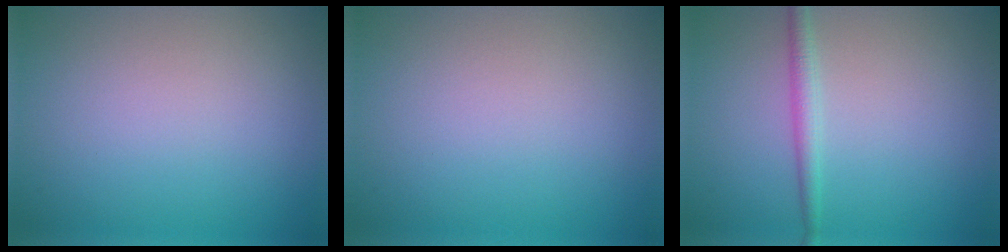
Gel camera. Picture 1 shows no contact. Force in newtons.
{"total": 0.0}
{"total": 1.7, "press": 1.7, "slide": 0.1}